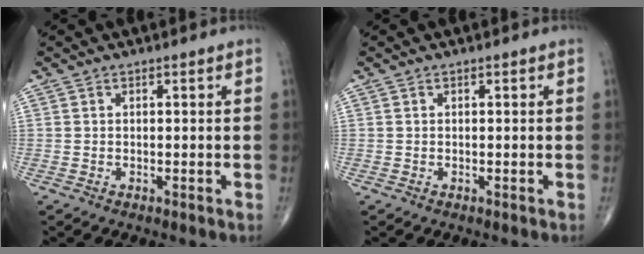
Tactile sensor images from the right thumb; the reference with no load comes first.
{"total": 0.0}